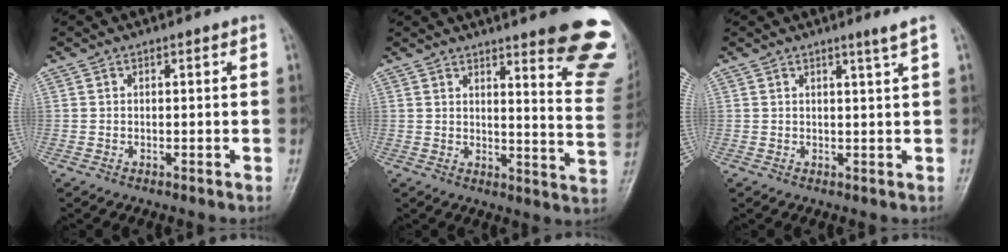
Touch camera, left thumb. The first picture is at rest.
{"total": 17.5, "force": [12.2, 2.8, 12.2], "torque": [-0.116, -0.090, 0.140]}
{"total": 2.1, "force": [1.3, -0.6, 1.4], "torque": [-0.027, -0.016, 0.025]}